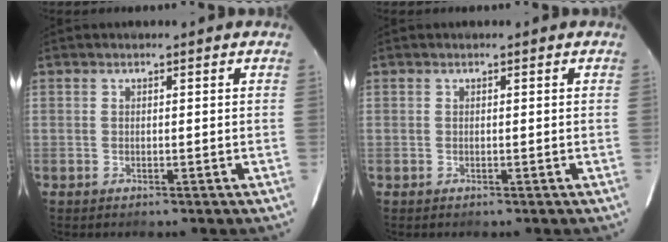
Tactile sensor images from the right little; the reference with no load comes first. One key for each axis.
{"total": 0.0}